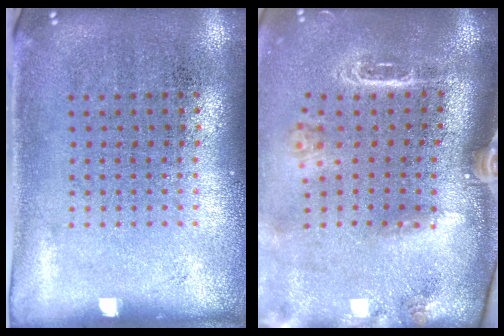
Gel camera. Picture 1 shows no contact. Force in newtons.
{"total": 2.5, "press": 2.0, "slide": 1.6}